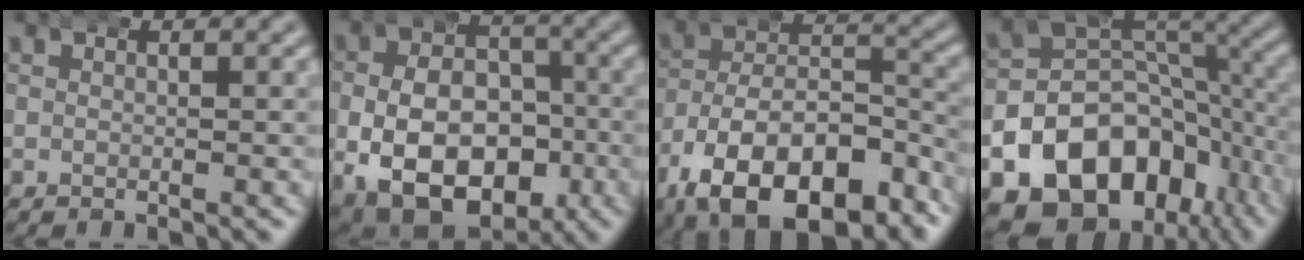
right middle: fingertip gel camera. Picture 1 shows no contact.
{"total": 14.8, "force": [-4.8, 10.9, 8.8], "torque": [-0.165, -0.061, -0.055]}
{"total": 15.4, "force": [-7.5, 9.0, 9.9], "torque": [-0.175, -0.059, -0.086]}
{"total": 21.9, "force": [-7.9, 17.1, 11.1], "torque": [-0.220, -0.062, -0.119]}